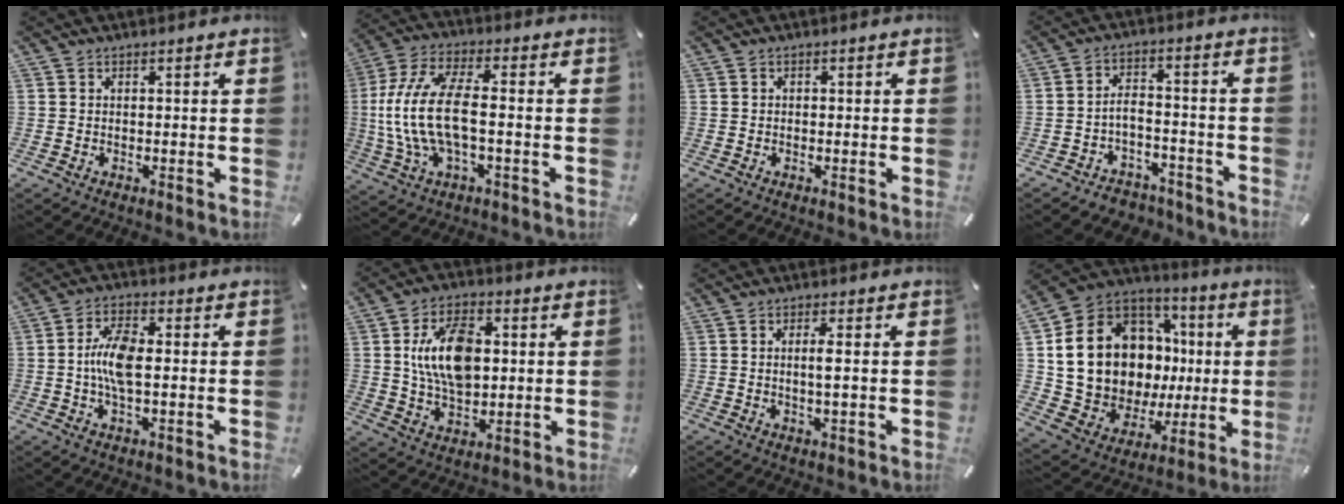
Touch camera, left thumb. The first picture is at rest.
{"total": 15.0, "force": [-1.3, 6.6, 13.4], "torque": [-0.284, -0.005, -0.024]}
{"total": 0.5, "force": [-0.2, 0.4, 0.2], "torque": [-0.004, 0.002, -0.005]}
{"total": 4.9, "force": [-3.2, 3.3, 1.9], "torque": [-0.037, 0.013, -0.063]}
{"total": 9.0, "force": [-0.3, 3.8, 8.1], "torque": [-0.170, 0.002, -0.009]}
{"total": 14.4, "force": [2.0, 9.3, 10.8], "torque": [-0.204, 0.008, 0.035]}
{"total": 3.6, "force": [0.3, 0.6, 3.5], "torque": [-0.068, -0.003, 0.002]}
{"total": 18.1, "force": [2.4, 14.4, 10.6], "torque": [-0.216, -0.042, 0.070]}